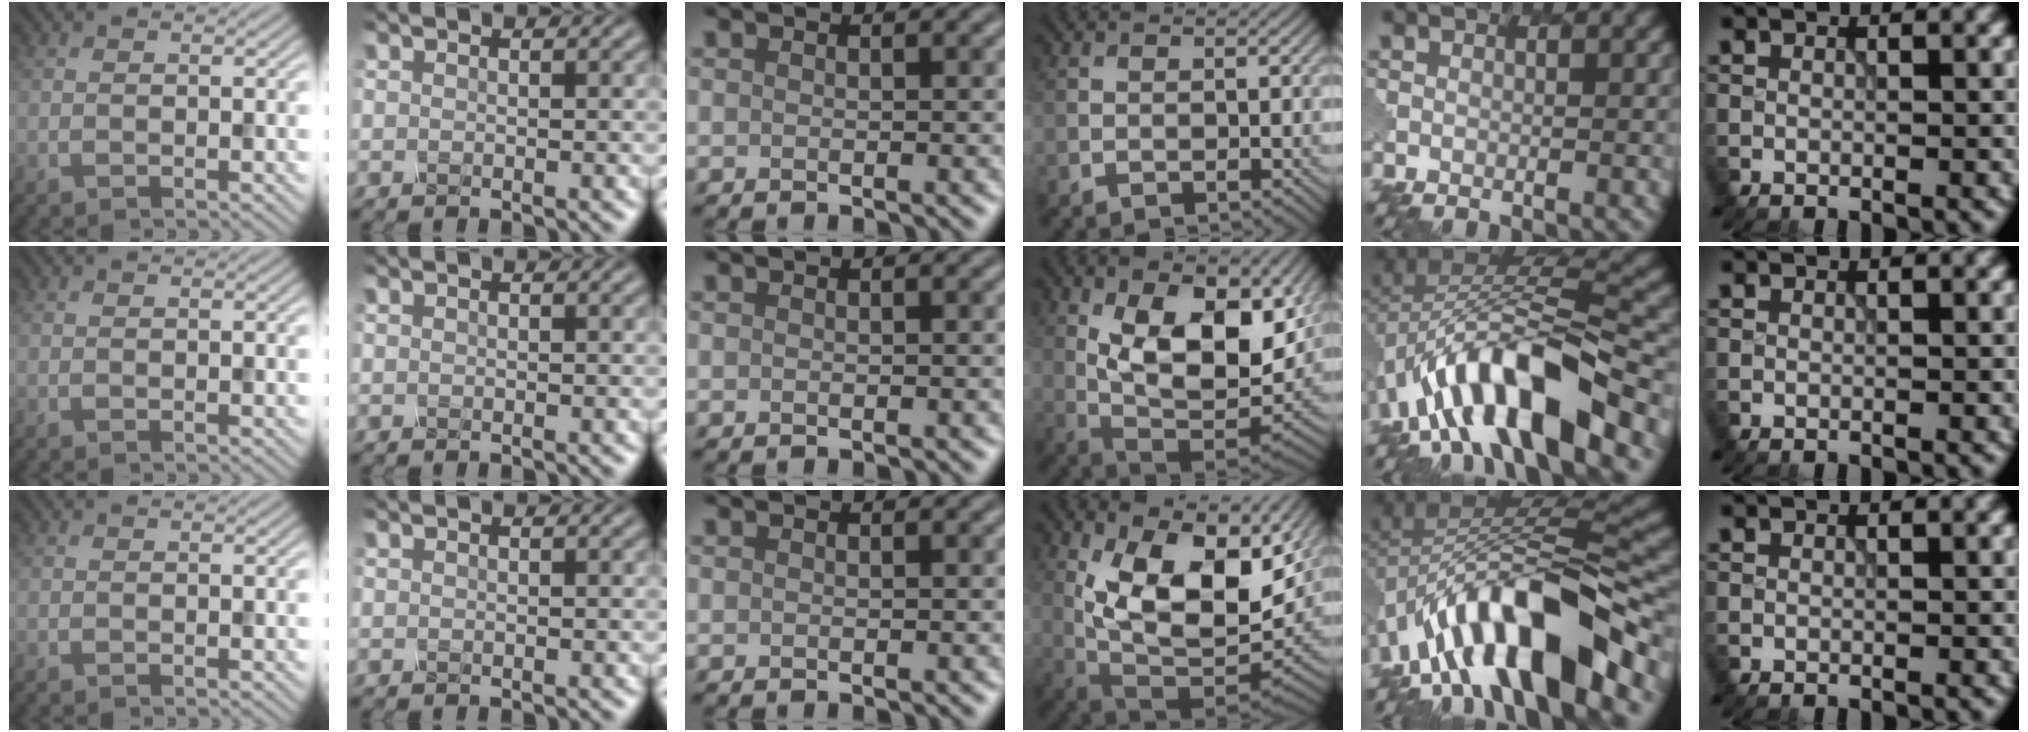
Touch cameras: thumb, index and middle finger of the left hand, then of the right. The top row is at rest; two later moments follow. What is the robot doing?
{"motion": "unscrew", "object": "spray bottle"}